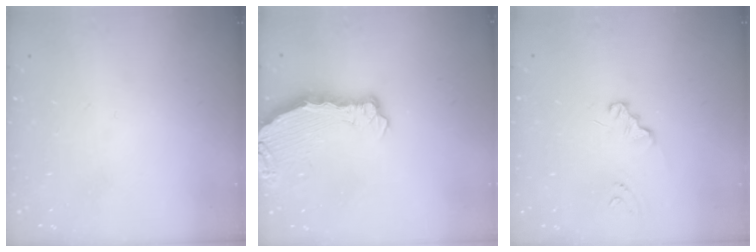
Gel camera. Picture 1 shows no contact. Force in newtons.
{"total": 5.5, "press": 5.4, "slide": 1.0}
{"total": 1.3, "press": 1.3, "slide": 0.1}